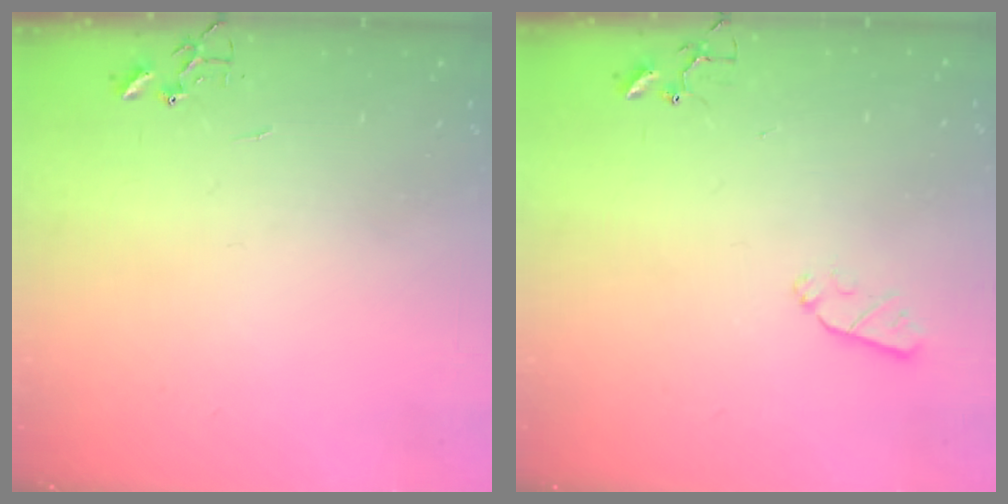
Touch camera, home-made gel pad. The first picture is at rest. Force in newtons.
{"total": 5.2, "press": 5.2, "slide": 0.8}